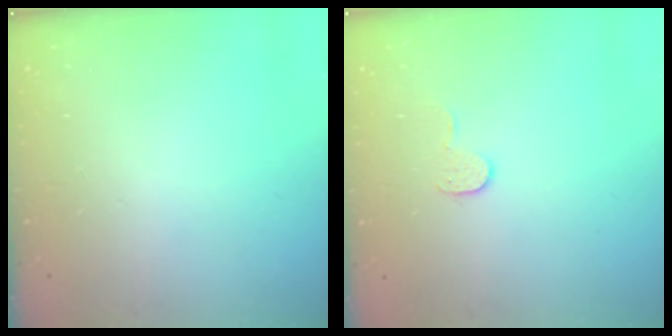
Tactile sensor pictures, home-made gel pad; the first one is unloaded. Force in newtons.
{"total": 5.7, "press": 5.7, "slide": 0.3}